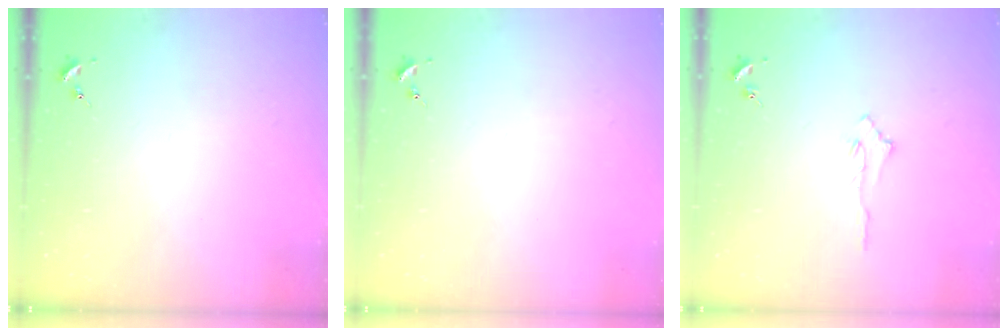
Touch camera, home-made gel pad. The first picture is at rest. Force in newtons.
{"total": 0.0}
{"total": 2.9, "press": 2.9, "slide": 0.4}